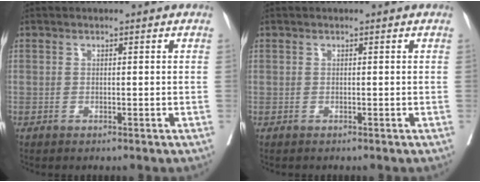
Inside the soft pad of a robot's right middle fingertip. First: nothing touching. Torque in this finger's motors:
{"motor_torque": [-1.17, 0.91, -0.09, -0.05]}